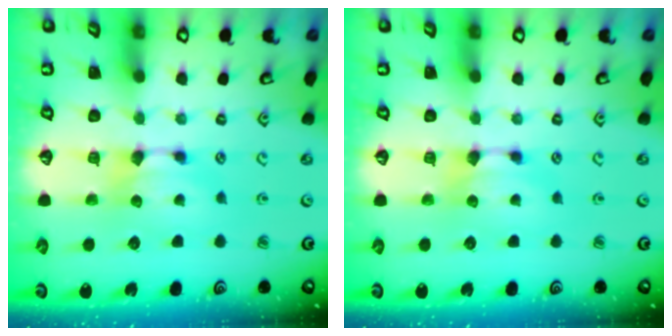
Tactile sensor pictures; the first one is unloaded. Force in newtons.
{"total": 0.0}